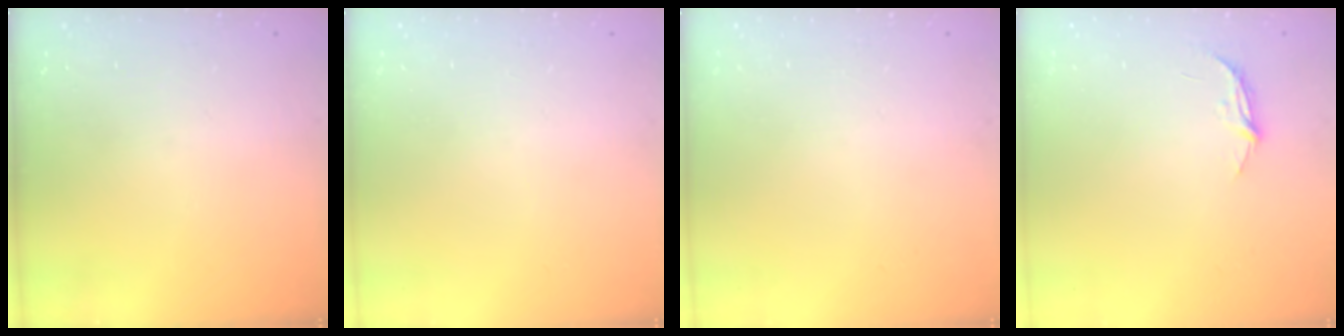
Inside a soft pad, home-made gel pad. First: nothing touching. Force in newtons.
{"total": 0.0}
{"total": 0.0}
{"total": 4.9, "press": 4.9, "slide": 0.3}